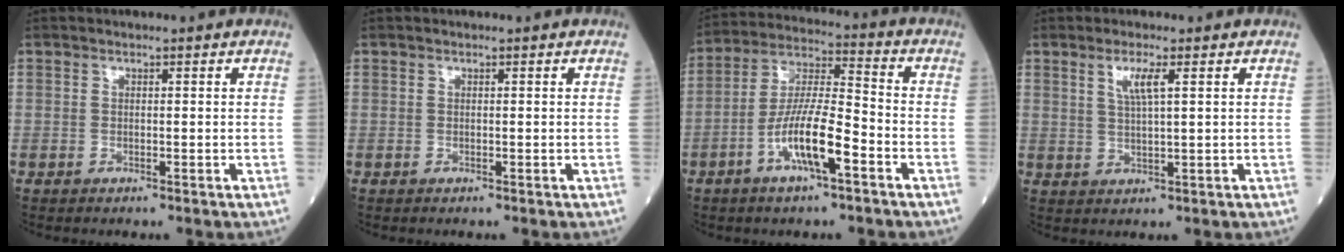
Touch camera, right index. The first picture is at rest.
{"total": 0.0}
{"total": 11.0, "force": [-4.7, 1.7, 9.8], "torque": [-0.192, 0.001, -0.089]}
{"total": 3.6, "force": [1.5, 0.1, 3.2], "torque": [-0.066, 0.000, 0.031]}